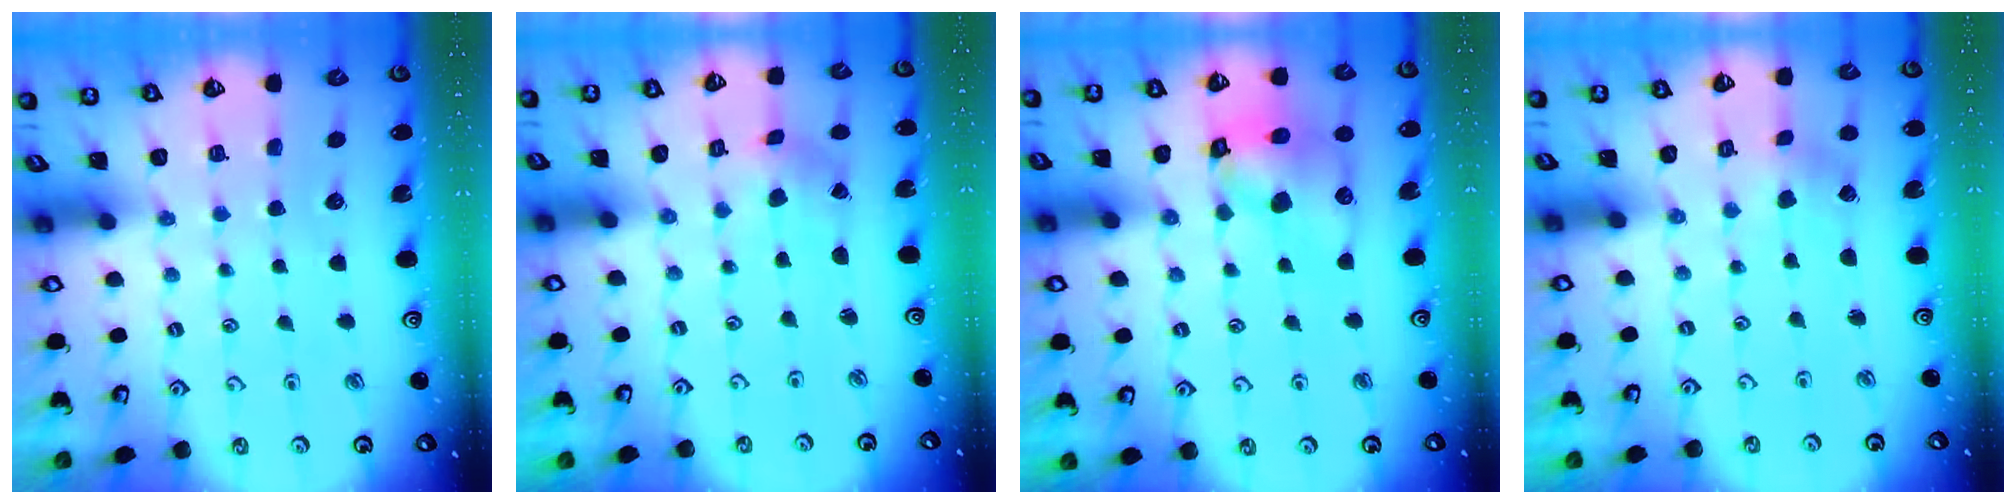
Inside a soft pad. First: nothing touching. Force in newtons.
{"total": 2.7, "press": 2.3, "slide": 1.3}
{"total": 13.0, "press": 12.8, "slide": 2.0}
{"total": 0.7, "press": 0.6, "slide": 0.2}